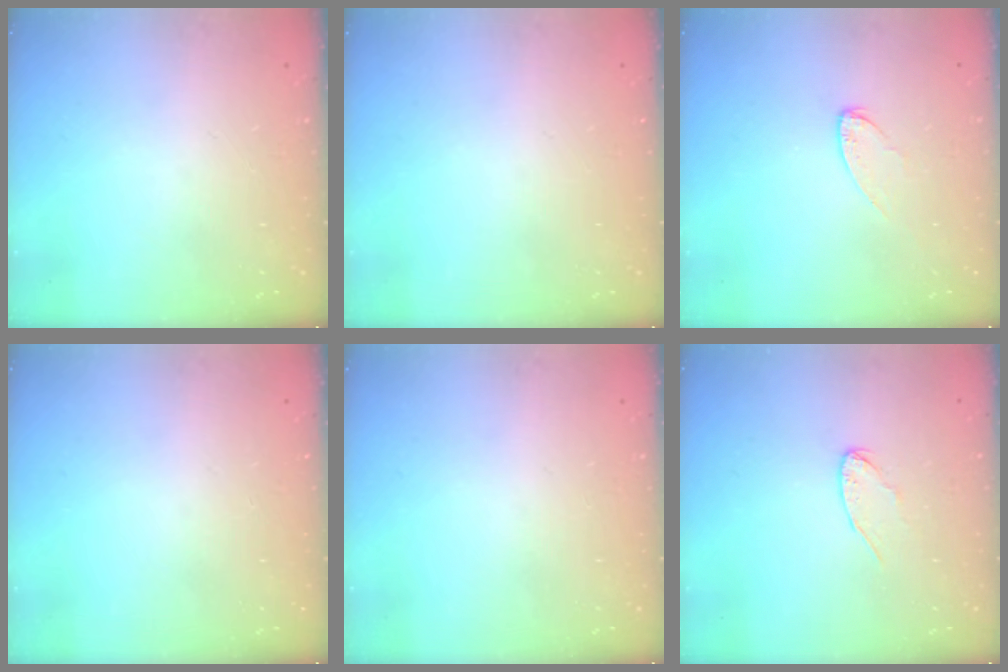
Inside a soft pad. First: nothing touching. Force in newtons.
{"total": 0.0}
{"total": 6.6, "press": 6.5, "slide": 0.4}
{"total": 0.0}
{"total": 0.0}
{"total": 5.2, "press": 5.2, "slide": 0.4}